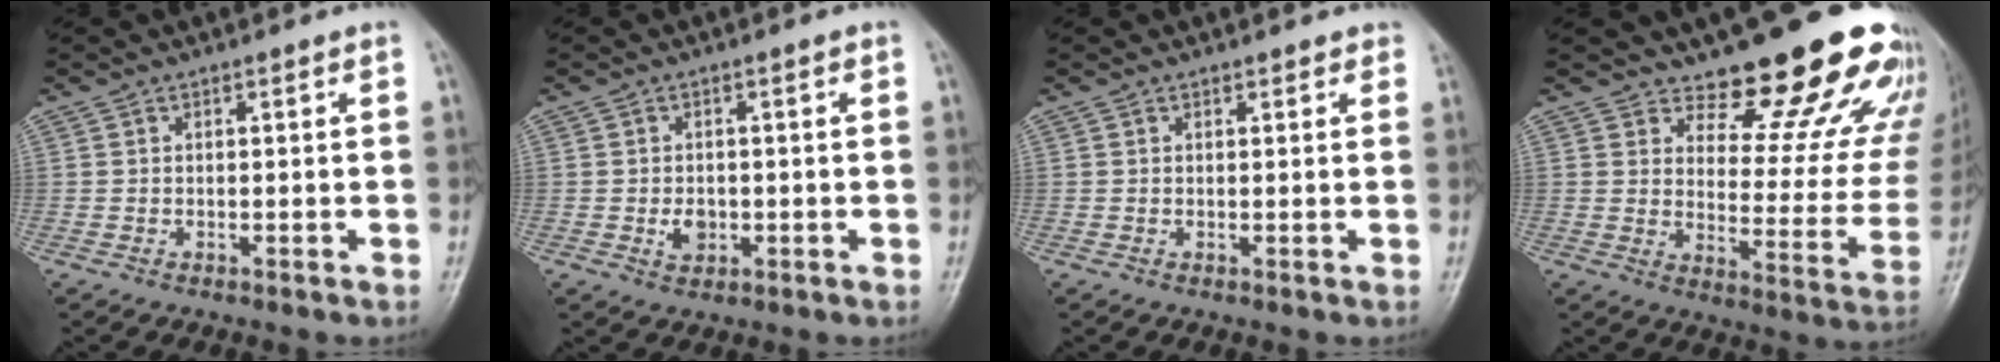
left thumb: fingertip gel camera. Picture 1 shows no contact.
{"total": 2.9, "force": [-0.5, 2.2, 1.8], "torque": [-0.022, 0.001, -0.006]}
{"total": 1.2, "force": [1.0, 0.6, 0.3], "torque": [0.007, -0.002, 0.006]}
{"total": 19.1, "force": [16.1, 5.9, 8.4], "torque": [-0.054, -0.139, 0.203]}